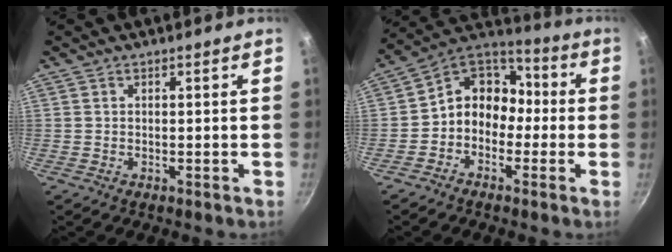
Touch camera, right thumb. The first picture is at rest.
{"total": 10.9, "force": [-2.1, 9.1, 5.7], "torque": [-0.047, 0.055, -0.064]}